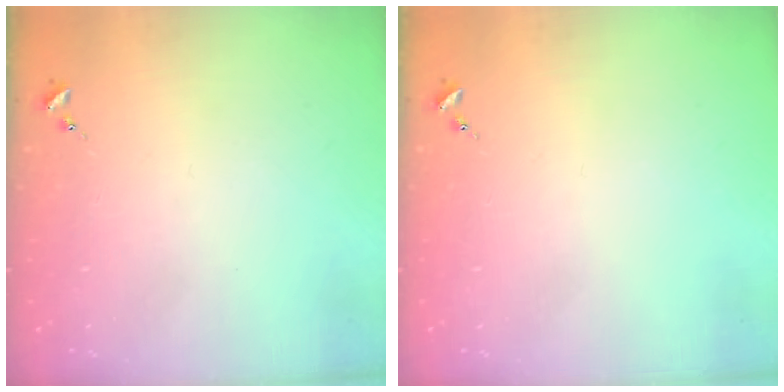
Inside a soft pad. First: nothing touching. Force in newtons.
{"total": 0.0}